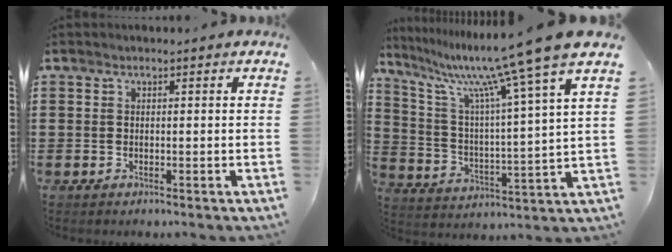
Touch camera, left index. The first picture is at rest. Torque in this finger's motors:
{"motor_torque": [1.00, -1.14, 1.05, 0.21]}